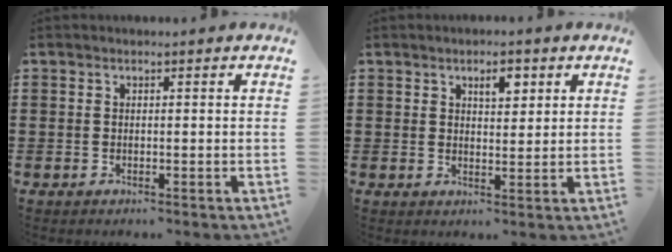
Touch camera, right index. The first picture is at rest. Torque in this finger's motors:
{"motor_torque": [0.06, -0.05, 0.04, 0.02]}